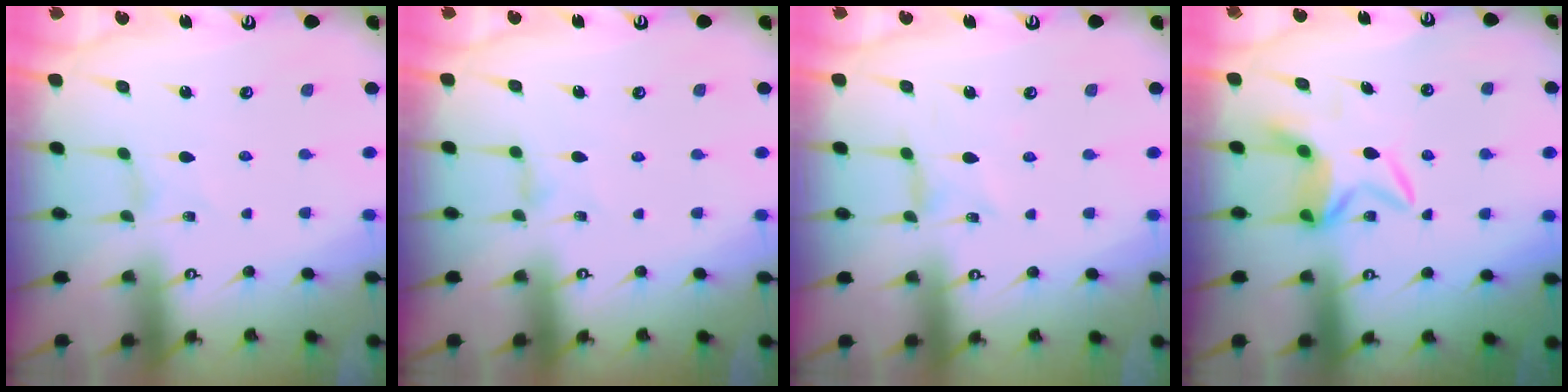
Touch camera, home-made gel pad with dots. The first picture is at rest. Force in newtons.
{"total": 2.3, "press": 2.3, "slide": 0.4}
{"total": 1.6, "press": 1.5, "slide": 0.3}
{"total": 6.1, "press": 6.0, "slide": 1.0}